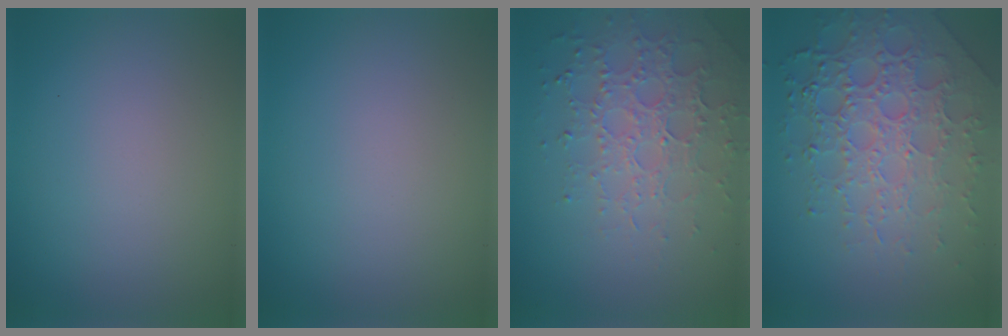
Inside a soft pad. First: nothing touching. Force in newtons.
{"total": 0.0}
{"total": 4.4, "press": 3.6, "slide": 2.6}
{"total": 7.9, "press": 5.5, "slide": 5.7}